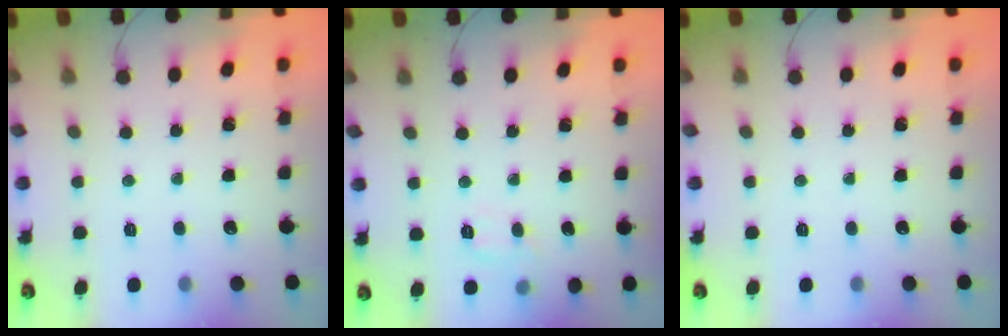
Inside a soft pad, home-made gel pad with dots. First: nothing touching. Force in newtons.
{"total": 7.1, "press": 6.9, "slide": 1.7}
{"total": 0.0}